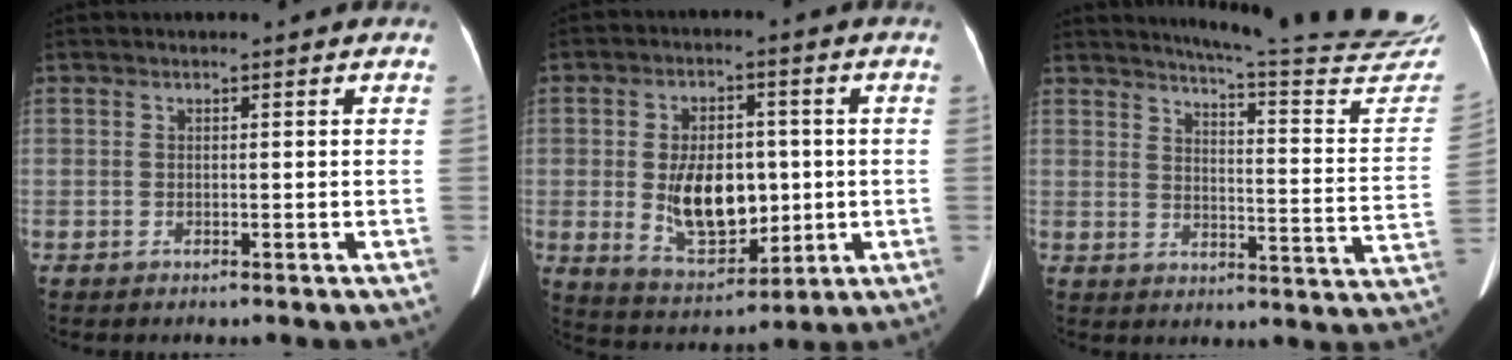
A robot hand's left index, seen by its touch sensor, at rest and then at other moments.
{"total": 11.5, "force": [-0.4, 6.5, 9.4], "torque": [-0.174, 0.001, 0.009]}
{"total": 23.7, "force": [22.3, -0.5, 8.0], "torque": [-0.116, -0.127, 0.259]}